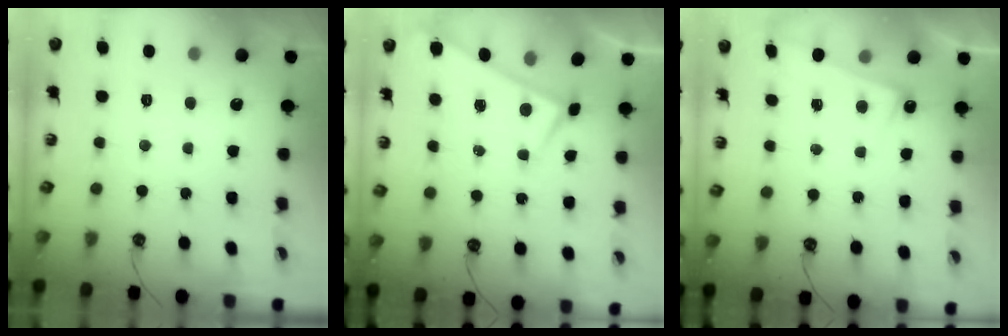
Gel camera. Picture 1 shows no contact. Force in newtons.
{"total": 0.0}
{"total": 6.3, "press": 6.3, "slide": 0.2}